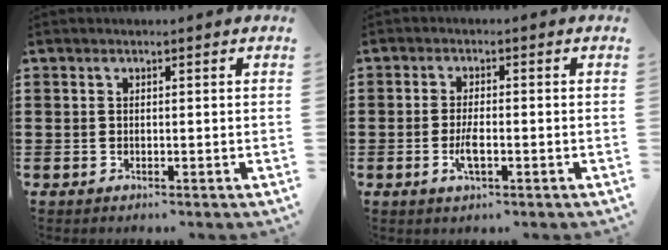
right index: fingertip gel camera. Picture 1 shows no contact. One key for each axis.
{"total": 3.5, "fx": -1.1, "fy": 0.8, "fz": 3.2, "tx": -0.069, "ty": -0.006, "tz": -0.023}